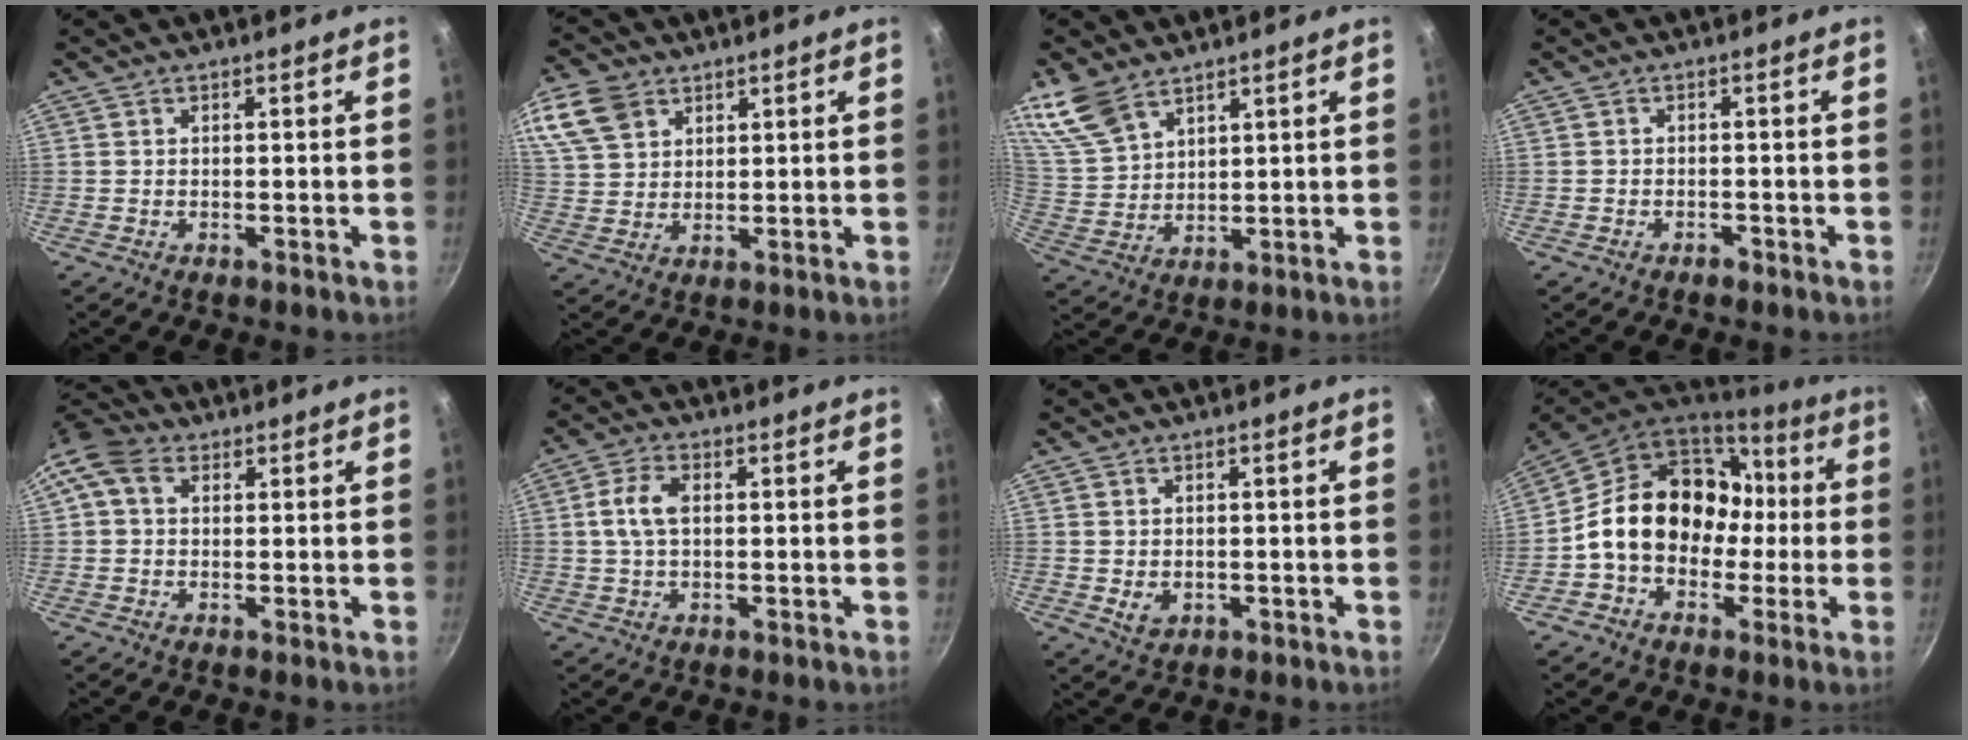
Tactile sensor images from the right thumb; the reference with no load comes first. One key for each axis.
{"total": 11.6, "fx": 6.0, "fy": 8.1, "fz": 5.6, "tx": -0.109, "ty": -0.003, "tz": 0.122}
{"total": 10.5, "fx": 7.8, "fy": 5.3, "fz": 4.6, "tx": -0.083, "ty": -0.023, "tz": 0.171}
{"total": 1.2, "fx": -1.0, "fy": 0.5, "fz": 0.4, "tx": -0.009, "ty": 0.011, "tz": -0.015}
{"total": 6.9, "fx": 2.0, "fy": 5.1, "fz": 4.3, "tx": -0.081, "ty": 0.014, "tz": 0.021}
{"total": 5.8, "fx": 0.7, "fy": 3.2, "fz": 4.9, "tx": -0.103, "ty": 0.013, "tz": 0.008}
{"total": 2.8, "fx": -0.4, "fy": 2.3, "fz": 1.6, "tx": -0.026, "ty": -0.005, "tz": 0.000}
{"total": 18.6, "fx": -0.2, "fy": 14.7, "fz": 11.4, "tx": -0.146, "ty": 0.059, "tz": -0.007}